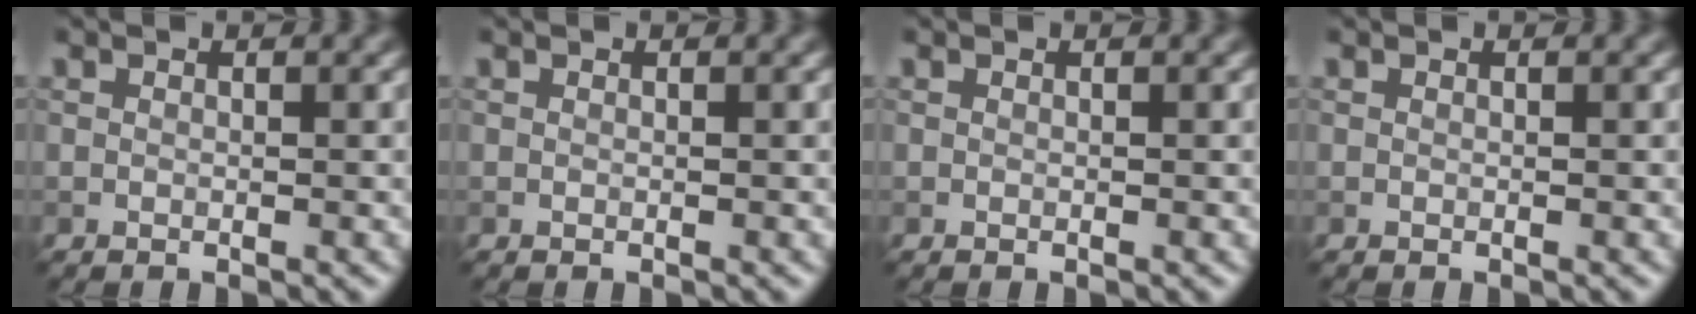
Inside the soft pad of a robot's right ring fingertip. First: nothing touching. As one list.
[{"total": 0.0}, {"total": 0.0}, {"total": 0.0}]